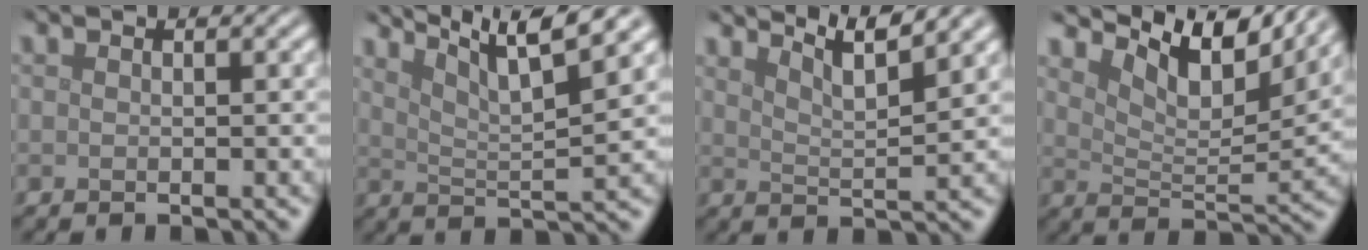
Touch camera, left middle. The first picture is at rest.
{"total": 8.5, "force": [6.3, 1.4, 5.5], "torque": [-0.092, 0.014, 0.089]}
{"total": 5.4, "force": [4.4, 0.8, 3.0], "torque": [-0.040, 0.009, 0.051]}
{"total": 8.4, "force": [6.0, 3.0, 5.1], "torque": [-0.082, 0.001, 0.102]}